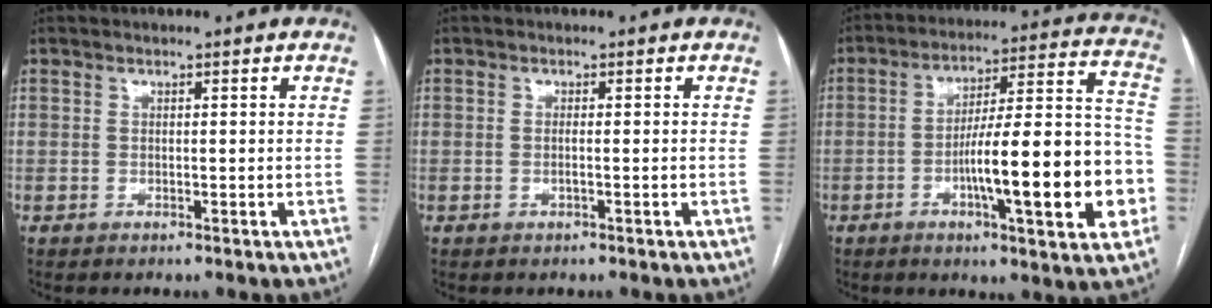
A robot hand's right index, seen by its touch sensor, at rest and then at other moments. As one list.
[{"total": 1.1, "force": [-0.2, 0.0, 1.0], "torque": [-0.019, 0.000, 0.000]}, {"total": 20.2, "force": [-5.3, 2.9, 19.3], "torque": [-0.246, 0.025, -0.072]}]